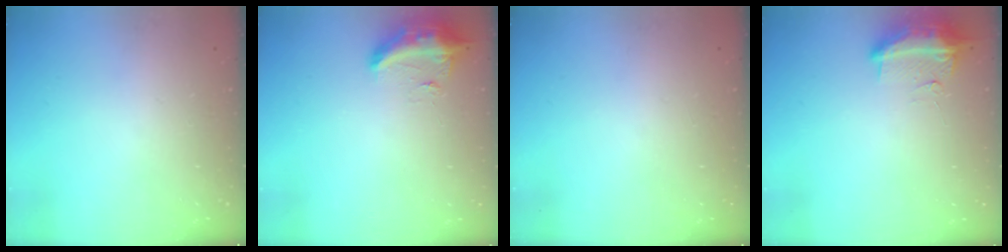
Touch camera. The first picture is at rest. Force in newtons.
{"total": 11.0, "press": 9.9, "slide": 4.8}
{"total": 0.0}
{"total": 18.7, "press": 12.4, "slide": 14.0}